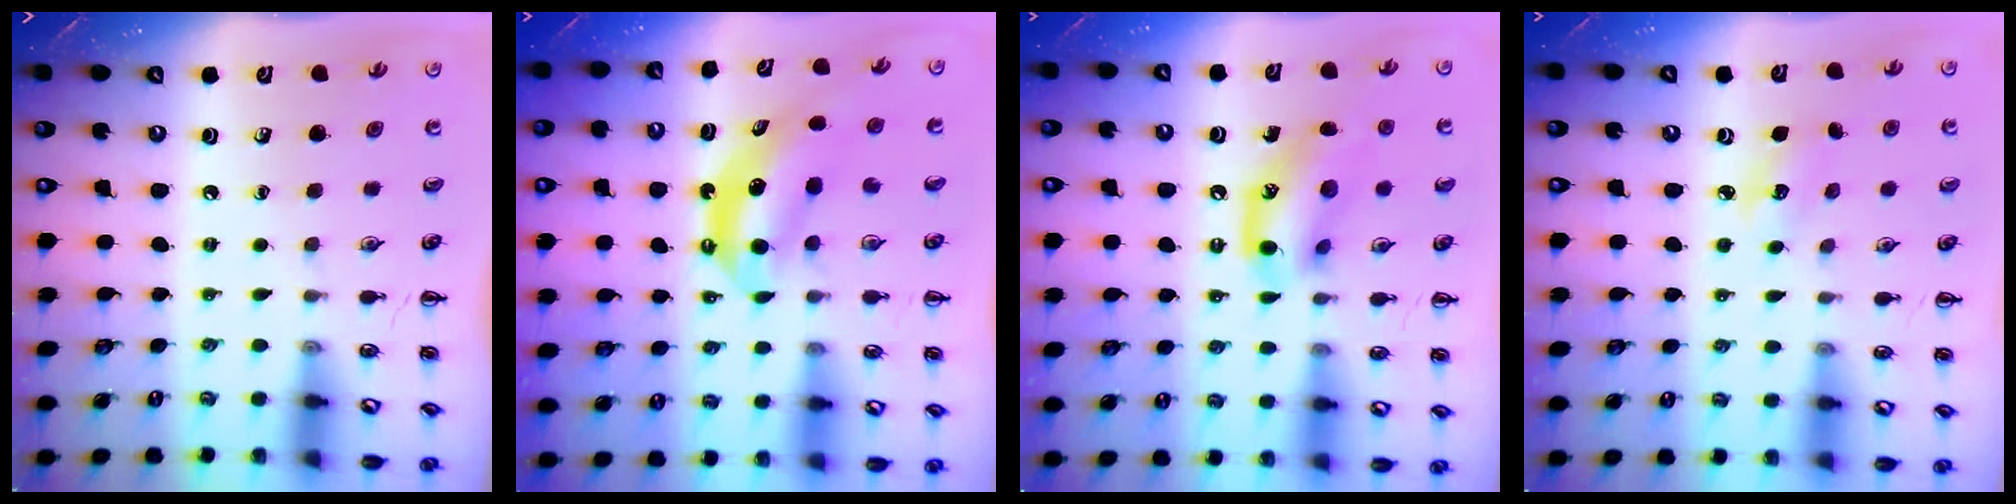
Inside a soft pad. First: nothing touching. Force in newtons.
{"total": 6.1, "press": 6.1, "slide": 0.6}
{"total": 13.9, "press": 13.6, "slide": 3.0}
{"total": 4.4, "press": 4.3, "slide": 1.1}